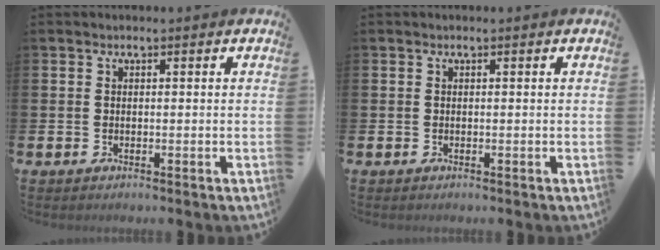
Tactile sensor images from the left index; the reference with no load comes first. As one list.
[{"total": 0.0}]